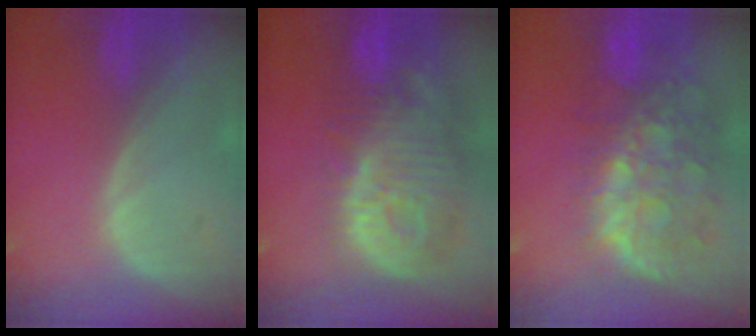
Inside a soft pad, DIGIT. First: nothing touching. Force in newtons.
{"total": 13.3, "press": 11.5, "slide": 6.5}
{"total": 11.2, "press": 9.8, "slide": 5.6}